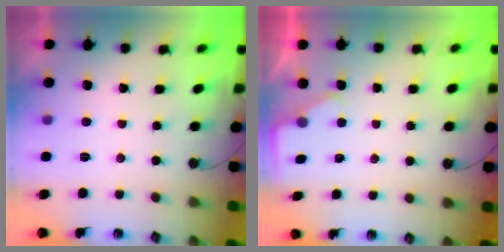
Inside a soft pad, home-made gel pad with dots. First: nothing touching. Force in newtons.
{"total": 1.8, "press": 1.7, "slide": 0.3}